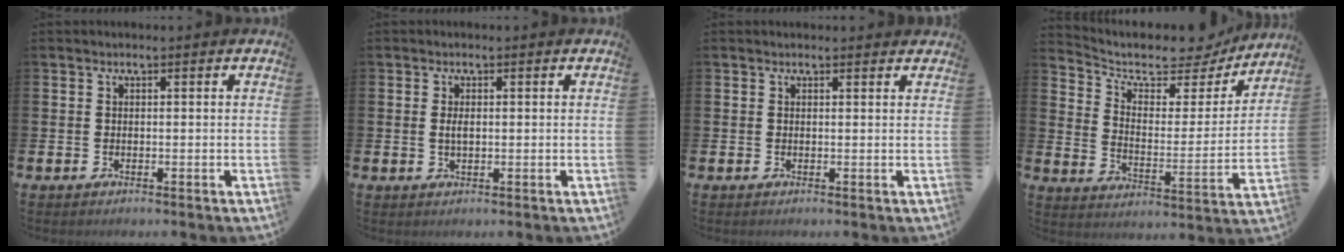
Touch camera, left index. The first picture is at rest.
{"total": 1.5, "force": [0.2, 0.7, 1.3], "torque": [-0.026, 0.006, 0.001]}
{"total": 0.6, "force": [0.6, 0.1, 0.1], "torque": [0.006, -0.002, 0.010]}
{"total": 7.3, "force": [6.4, 2.8, 2.0], "torque": [-0.064, -0.055, 0.104]}